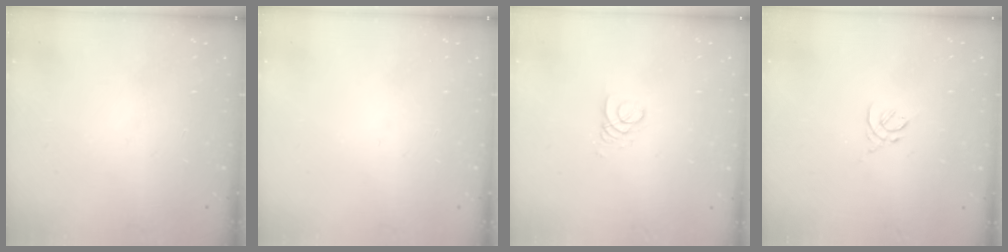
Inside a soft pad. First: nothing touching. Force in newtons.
{"total": 0.0}
{"total": 2.6, "press": 2.6, "slide": 0.2}
{"total": 2.6, "press": 2.5, "slide": 0.7}